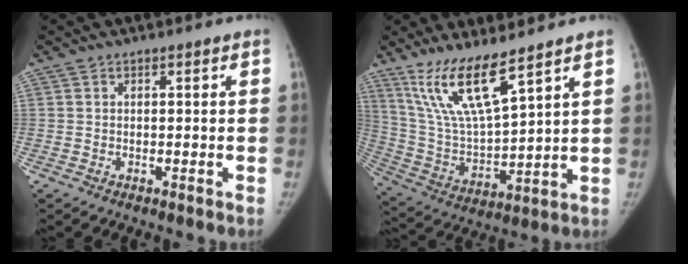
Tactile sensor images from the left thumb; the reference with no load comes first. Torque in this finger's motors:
{"motor_torque": [-0.06, 0.35, 1.46, -1.31, 0.14]}